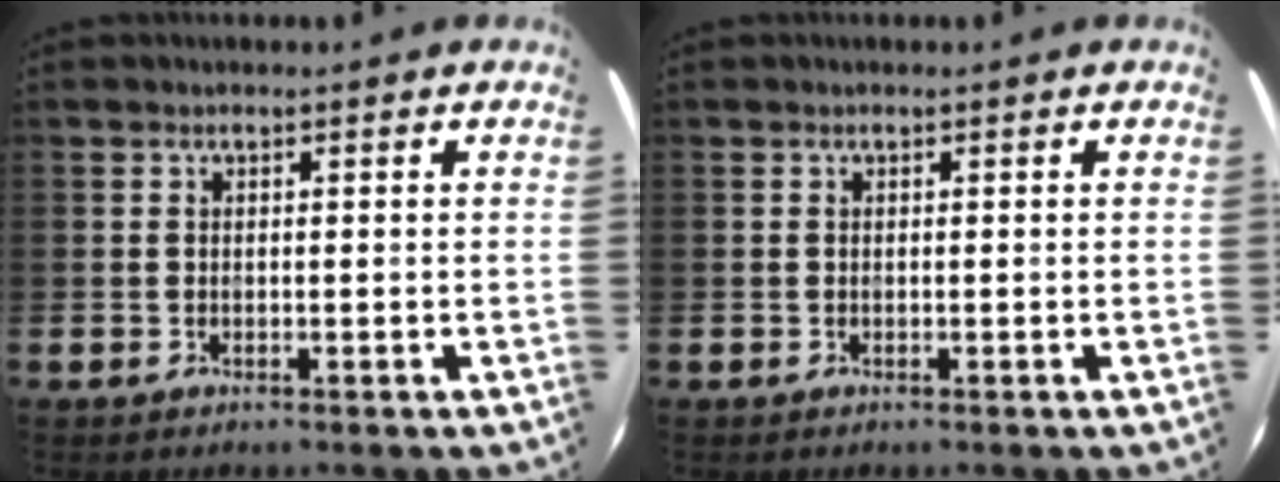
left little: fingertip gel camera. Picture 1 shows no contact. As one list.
[{"total": 0.0}]